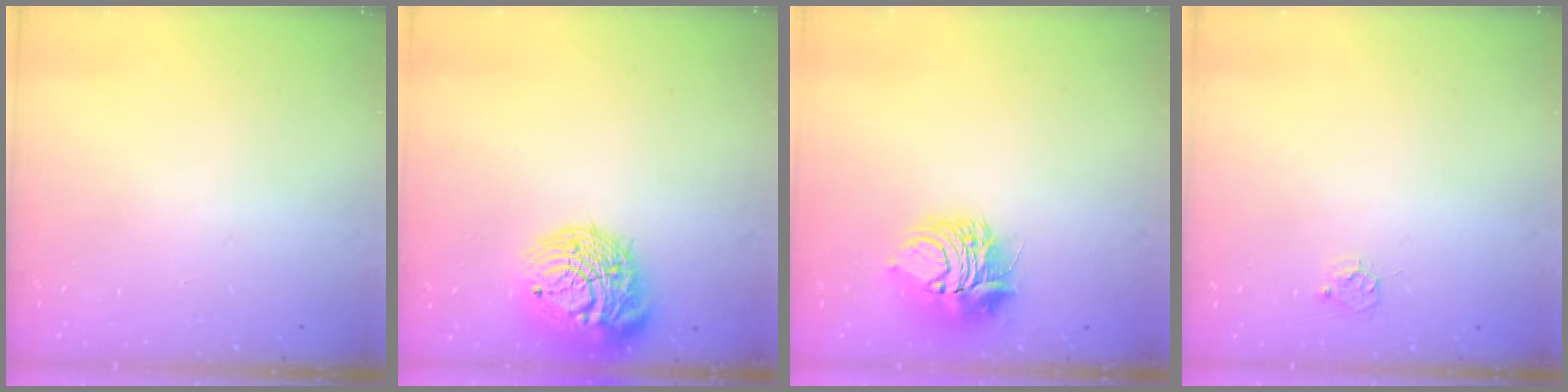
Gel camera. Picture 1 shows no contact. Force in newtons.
{"total": 16.1, "press": 15.9, "slide": 2.6}
{"total": 9.1, "press": 9.1, "slide": 0.6}
{"total": 3.7, "press": 3.7, "slide": 0.3}